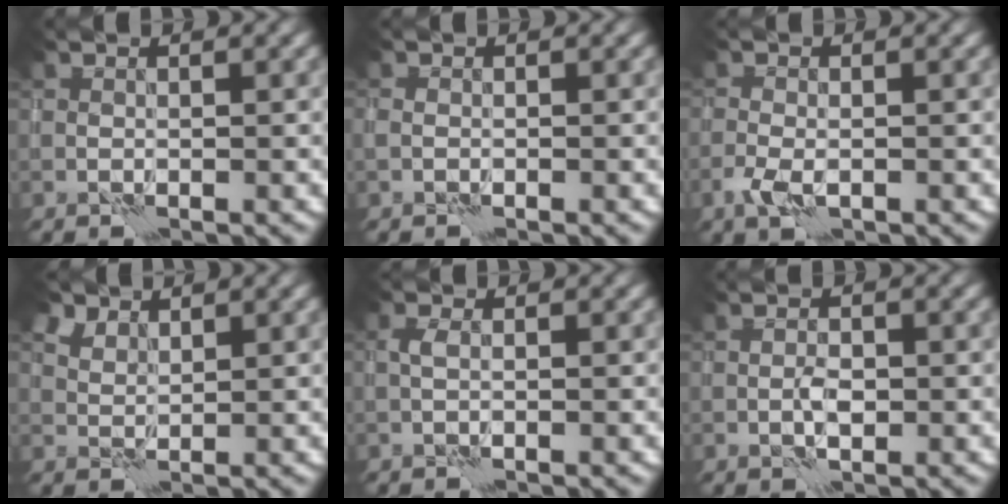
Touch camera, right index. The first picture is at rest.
{"total": 0.6, "force": [-0.4, 0.5, 0.1], "torque": [-0.001, 0.001, -0.010]}
{"total": 2.0, "force": [-0.9, 1.0, 1.4], "torque": [-0.033, -0.005, -0.021]}
{"total": 3.1, "force": [2.6, 1.5, 0.8], "torque": [-0.021, -0.003, 0.053]}
{"total": 0.9, "force": [-0.1, 0.5, 0.8], "torque": [-0.014, 0.004, -0.005]}
{"total": 1.2, "force": [-0.1, 0.7, 1.0], "torque": [-0.017, 0.000, -0.002]}